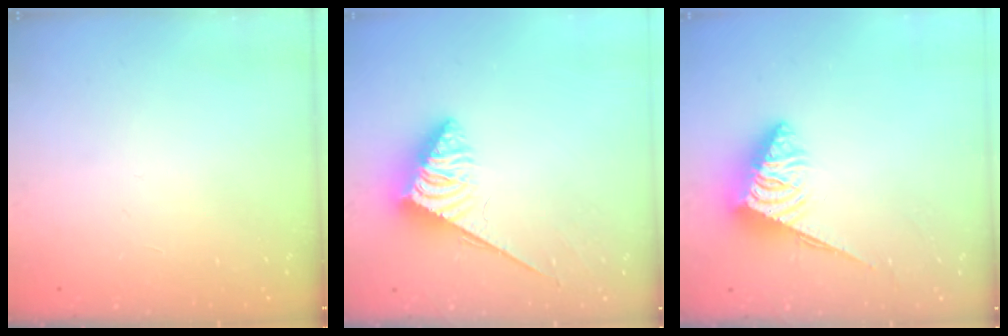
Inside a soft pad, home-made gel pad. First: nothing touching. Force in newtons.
{"total": 3.9, "press": 3.9, "slide": 0.5}
{"total": 5.2, "press": 5.1, "slide": 0.4}